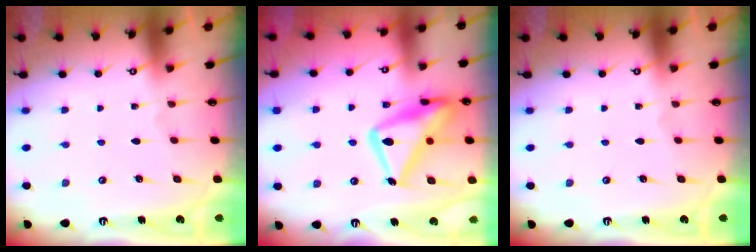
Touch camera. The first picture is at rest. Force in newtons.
{"total": 19.5, "press": 19.4, "slide": 1.5}
{"total": 0.0}